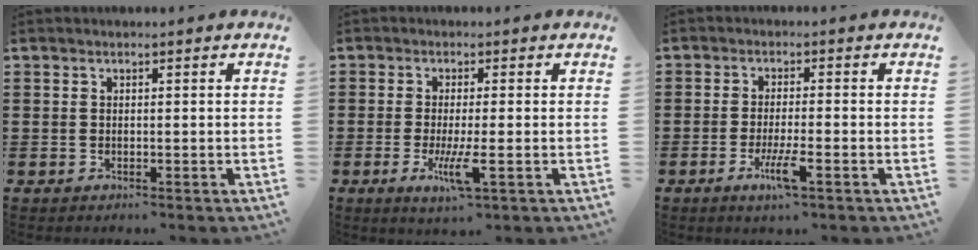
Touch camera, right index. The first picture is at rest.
{"total": 5.4, "force": [-1.9, 0.6, 5.0], "torque": [-0.101, -0.020, -0.034]}
{"total": 4.9, "force": [-2.5, 0.5, 4.2], "torque": [-0.087, -0.015, -0.045]}